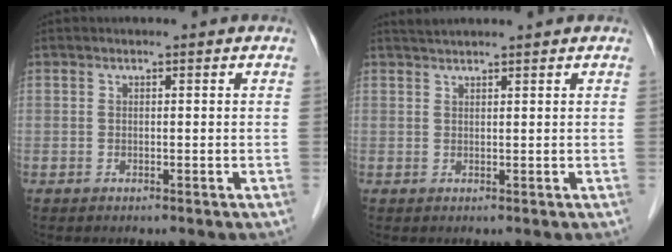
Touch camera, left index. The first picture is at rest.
{"total": 3.1, "force": [2.9, -0.4, 1.1], "torque": [-0.012, 0.028, 0.051]}